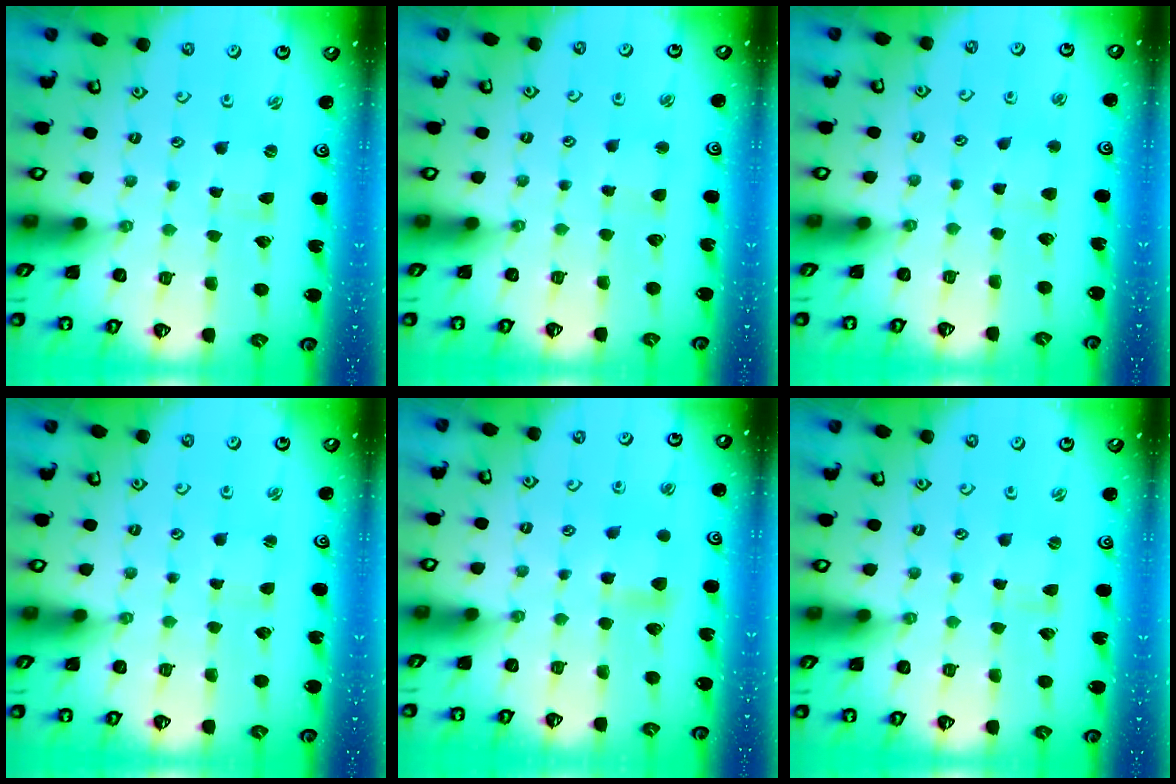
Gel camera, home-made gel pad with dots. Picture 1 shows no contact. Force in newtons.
{"total": 3.0, "press": 3.0, "slide": 0.2}
{"total": 2.5, "press": 2.4, "slide": 0.5}
{"total": 1.0, "press": 1.0, "slide": 0.0}
{"total": 5.5, "press": 5.5, "slide": 0.7}
{"total": 0.0}